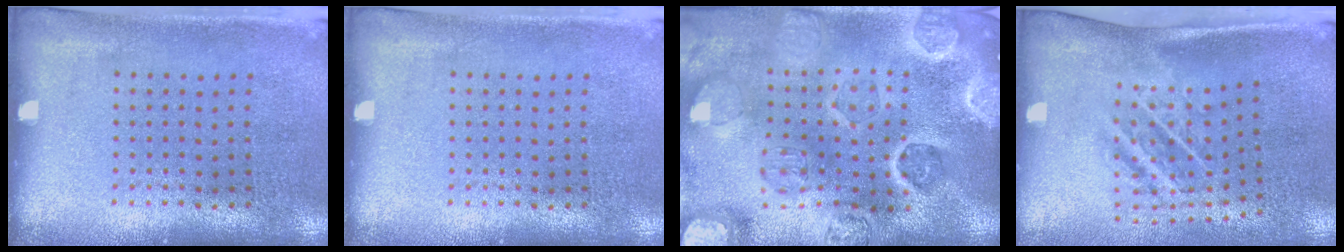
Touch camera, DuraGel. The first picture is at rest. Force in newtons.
{"total": 0.0}
{"total": 5.1, "press": 4.4, "slide": 2.5}
{"total": 1.9, "press": 1.2, "slide": 1.5}